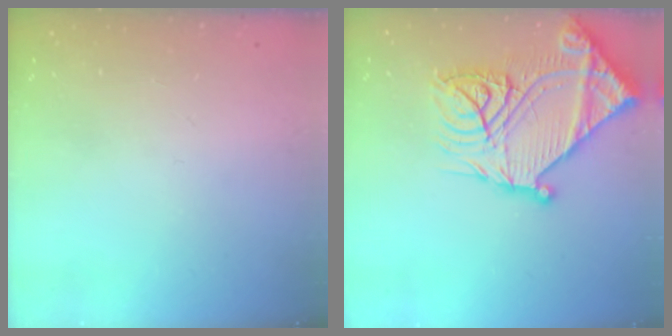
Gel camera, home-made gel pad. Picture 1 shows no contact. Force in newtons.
{"total": 28.1, "press": 27.9, "slide": 3.3}